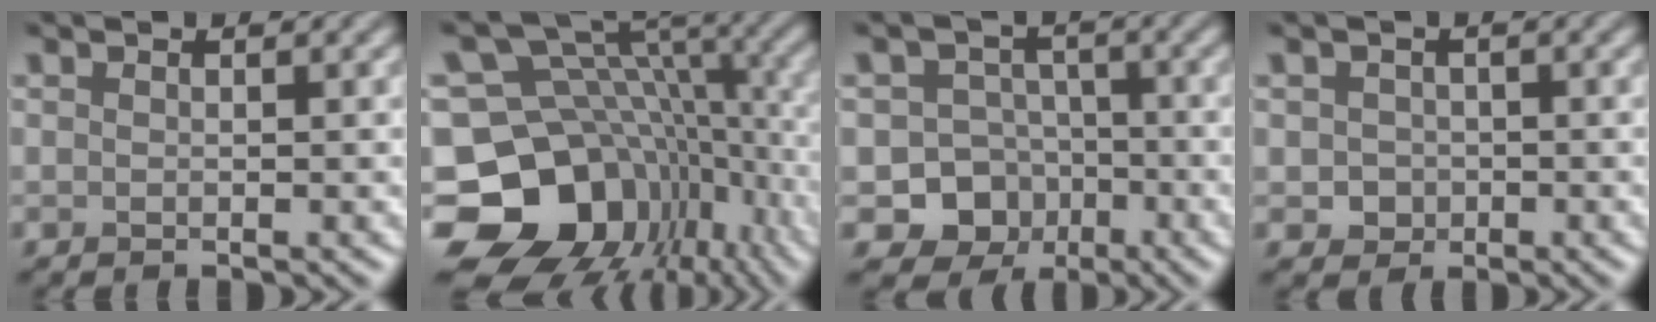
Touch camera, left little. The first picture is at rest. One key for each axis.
{"total": 15.3, "fx": -4.0, "fy": 12.0, "fz": 8.6, "tx": -0.182, "ty": -0.002, "tz": -0.053}
{"total": 8.5, "fx": -3.6, "fy": 7.5, "fz": 1.9, "tx": 0.001, "ty": -0.017, "tz": -0.076}
{"total": 1.7, "fx": -0.2, "fy": 1.6, "fz": 0.5, "tx": -0.004, "ty": -0.005, "tz": -0.004}